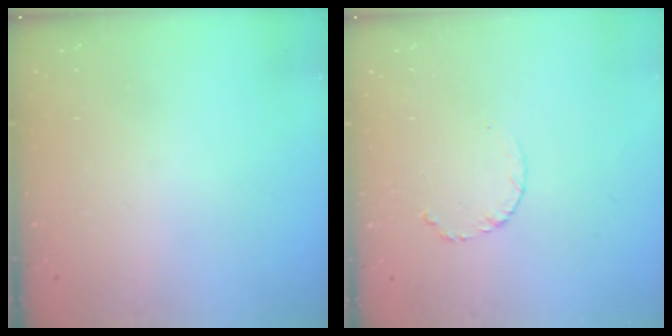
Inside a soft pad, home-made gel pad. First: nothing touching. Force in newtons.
{"total": 3.3, "press": 3.3, "slide": 0.3}